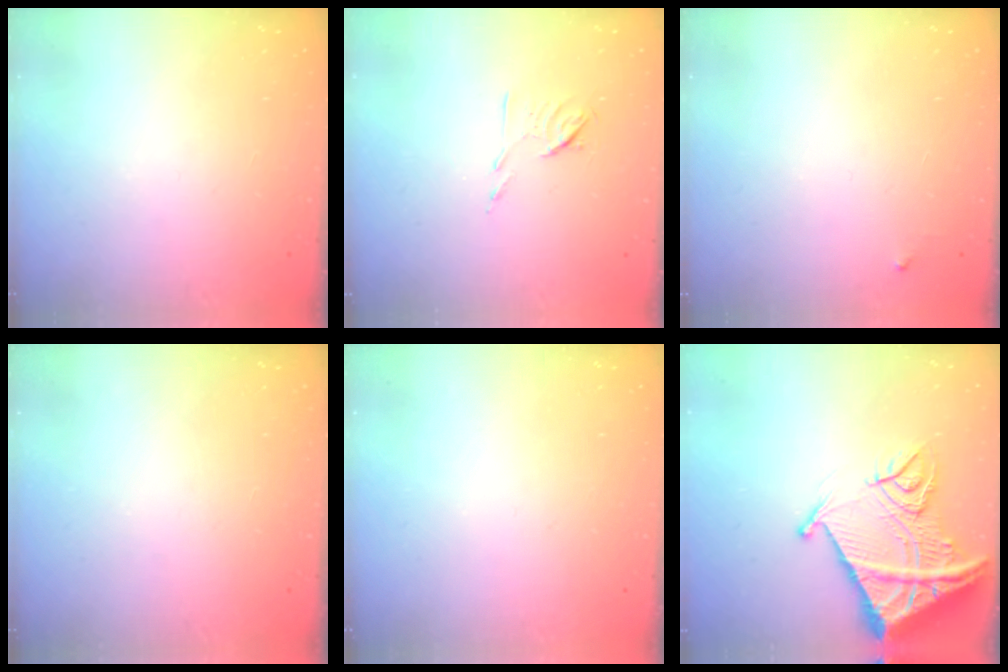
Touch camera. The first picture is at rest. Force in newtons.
{"total": 6.4, "press": 6.3, "slide": 1.2}
{"total": 3.6, "press": 3.6, "slide": 0.4}
{"total": 0.0}
{"total": 0.0}
{"total": 19.6, "press": 19.5, "slide": 2.1}